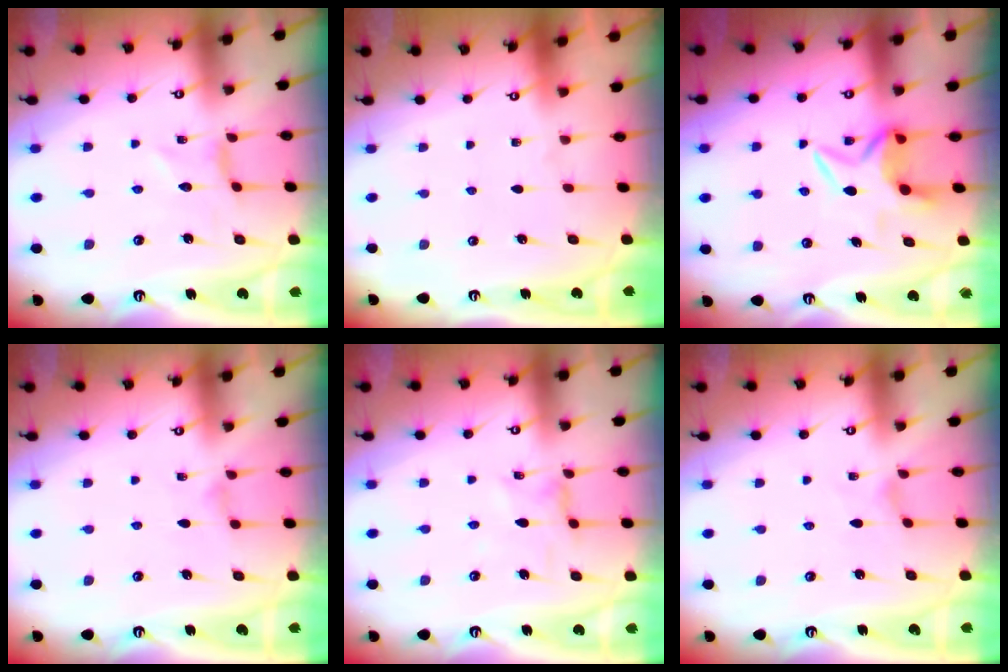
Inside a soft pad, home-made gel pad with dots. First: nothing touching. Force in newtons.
{"total": 0.0}
{"total": 6.6, "press": 6.5, "slide": 1.0}
{"total": 0.0}
{"total": 1.2, "press": 1.2, "slide": 0.2}
{"total": 0.9, "press": 0.8, "slide": 0.3}